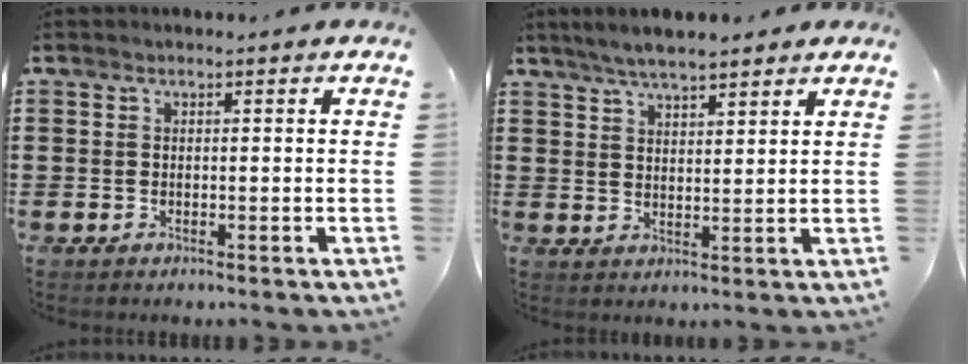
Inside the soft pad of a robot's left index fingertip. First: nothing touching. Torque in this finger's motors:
{"motor_torque": [1.32, -0.82, 0.35, 0.19]}